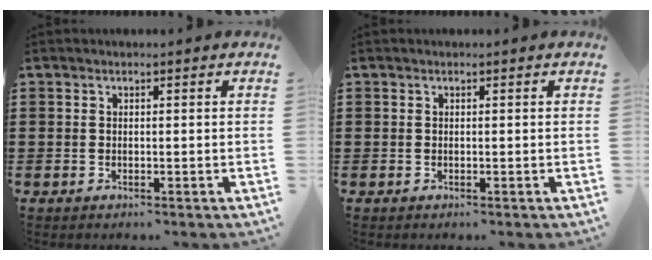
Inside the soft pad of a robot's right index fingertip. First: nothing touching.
{"total": 0.0}